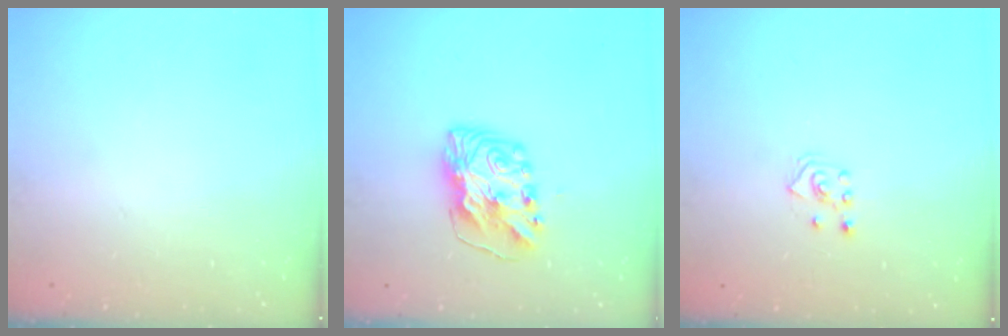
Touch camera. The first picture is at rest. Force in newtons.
{"total": 10.9, "press": 10.9, "slide": 0.5}
{"total": 3.6, "press": 3.5, "slide": 0.7}